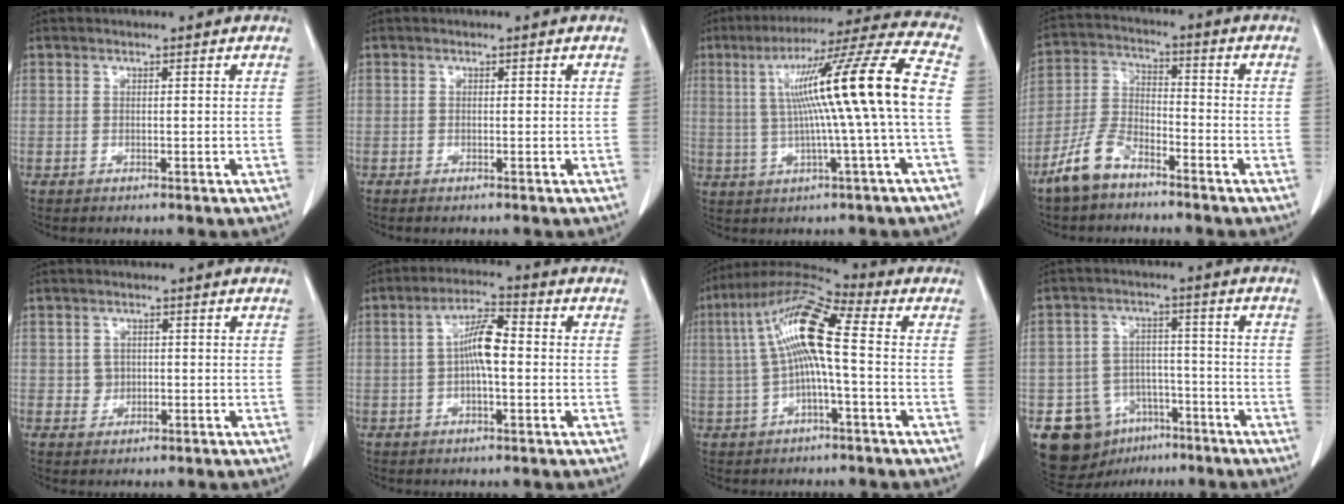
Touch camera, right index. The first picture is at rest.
{"total": 0.6, "force": [-0.4, 0.2, 0.5], "torque": [-0.007, 0.000, -0.007]}
{"total": 17.1, "force": [0.6, -1.5, 17.0], "torque": [-0.267, 0.023, 0.007]}
{"total": 8.0, "force": [-6.0, 3.2, 4.3], "torque": [-0.106, -0.002, -0.123]}
{"total": 2.0, "force": [-0.1, 1.9, 0.7], "torque": [-0.008, 0.003, 0.002]}
{"total": 6.5, "force": [0.0, 1.6, 6.3], "torque": [-0.122, 0.018, -0.005]}
{"total": 11.4, "force": [0.6, 1.3, 11.4], "torque": [-0.225, 0.033, 0.005]}
{"total": 11.4, "force": [-6.3, 8.7, 3.8], "torque": [-0.062, 0.030, -0.090]}